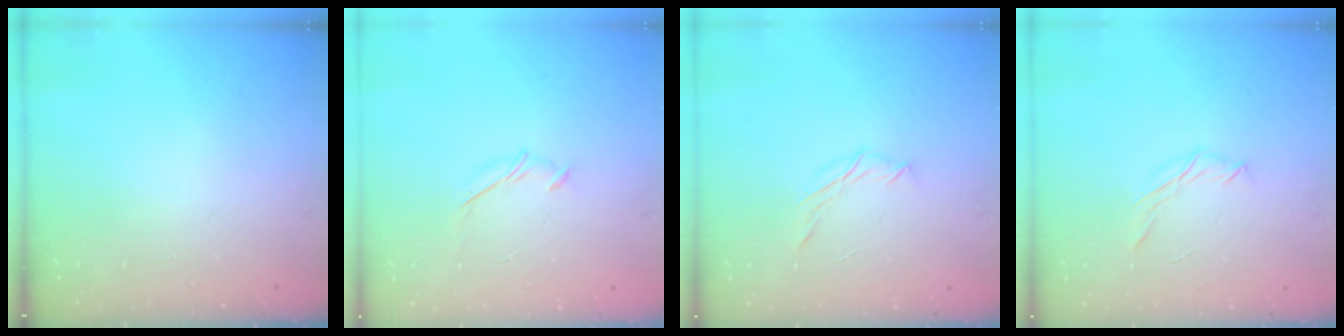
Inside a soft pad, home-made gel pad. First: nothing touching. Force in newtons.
{"total": 5.4, "press": 5.4, "slide": 1.0}
{"total": 4.7, "press": 4.6, "slide": 1.0}
{"total": 4.7, "press": 4.6, "slide": 1.0}